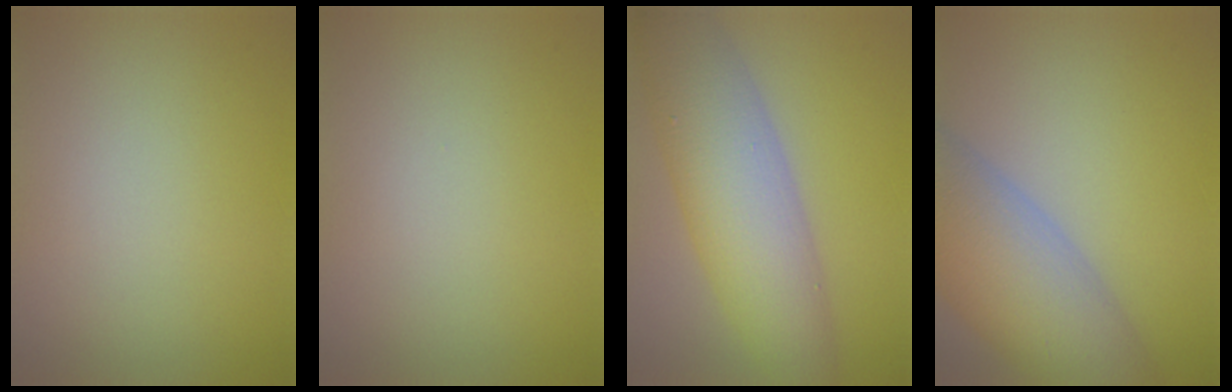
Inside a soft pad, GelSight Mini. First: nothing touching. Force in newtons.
{"total": 0.0}
{"total": 8.6, "press": 8.6, "slide": 0.1}
{"total": 10.0, "press": 9.9, "slide": 0.6}